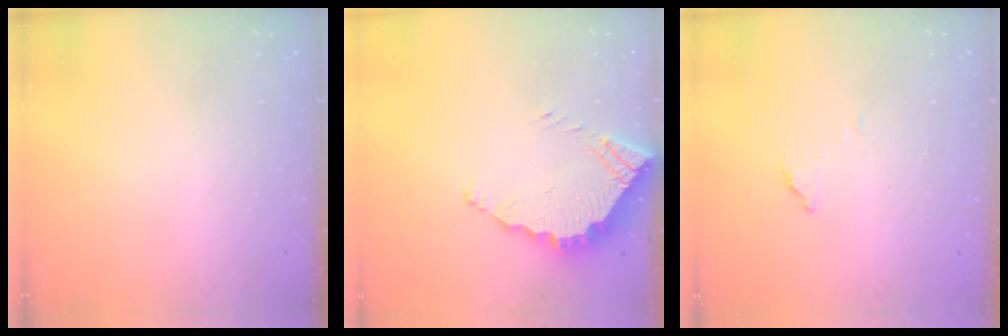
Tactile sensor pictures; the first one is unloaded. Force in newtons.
{"total": 4.4, "press": 4.4, "slide": 0.2}
{"total": 2.3, "press": 2.3, "slide": 0.1}